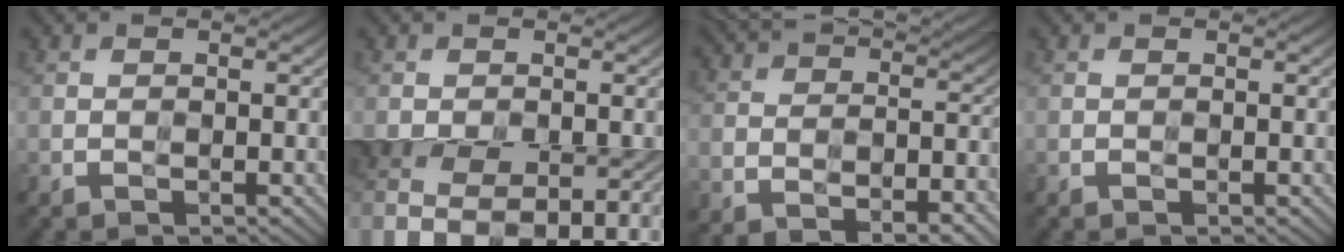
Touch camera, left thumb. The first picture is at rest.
{"total": 9.2, "force": [-5.2, 4.3, 6.2], "torque": [-0.120, -0.041, -0.048]}
{"total": 14.2, "force": [-10.2, 6.3, 7.6], "torque": [-0.146, -0.024, -0.130]}
{"total": 0.0}